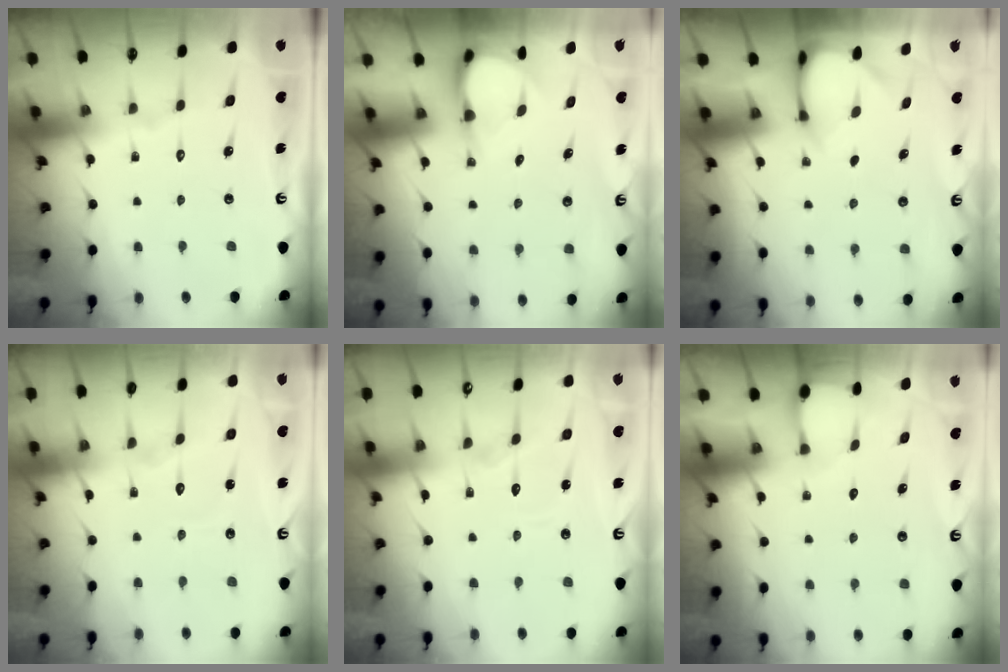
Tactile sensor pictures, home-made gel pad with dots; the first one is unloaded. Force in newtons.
{"total": 3.8, "press": 3.8, "slide": 0.2}
{"total": 3.4, "press": 3.3, "slide": 0.3}
{"total": 4.7, "press": 4.7, "slide": 0.3}
{"total": 8.4, "press": 8.4, "slide": 0.5}
{"total": 1.7, "press": 1.7, "slide": 0.2}